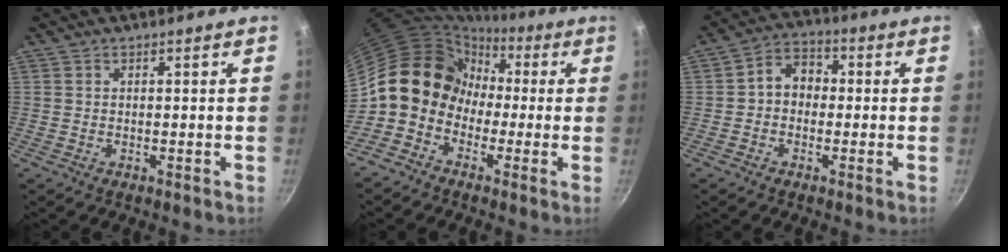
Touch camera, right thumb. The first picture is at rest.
{"total": 11.9, "force": [-1.0, 10.4, 5.7], "torque": [-0.047, 0.038, -0.037]}
{"total": 6.1, "force": [-0.3, 4.9, 3.7], "torque": [-0.030, 0.021, -0.022]}